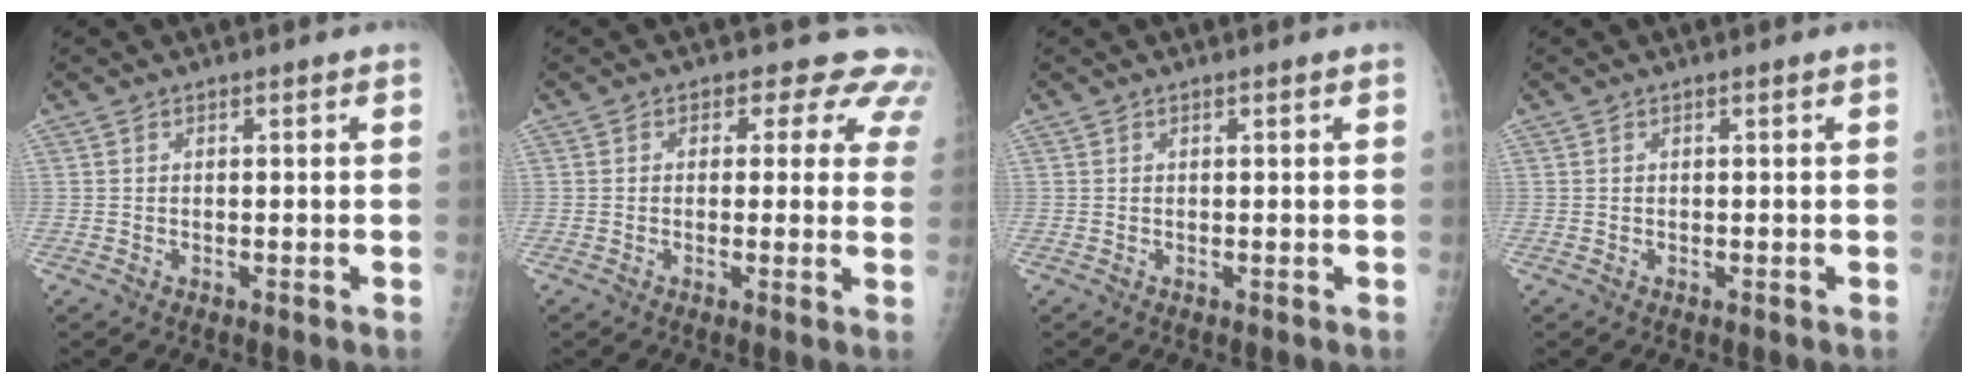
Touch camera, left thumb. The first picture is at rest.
{"total": 6.9, "force": [5.1, 4.3, 1.8], "torque": [0.030, -0.015, 0.033]}
{"total": 0.0}
{"total": 0.0}